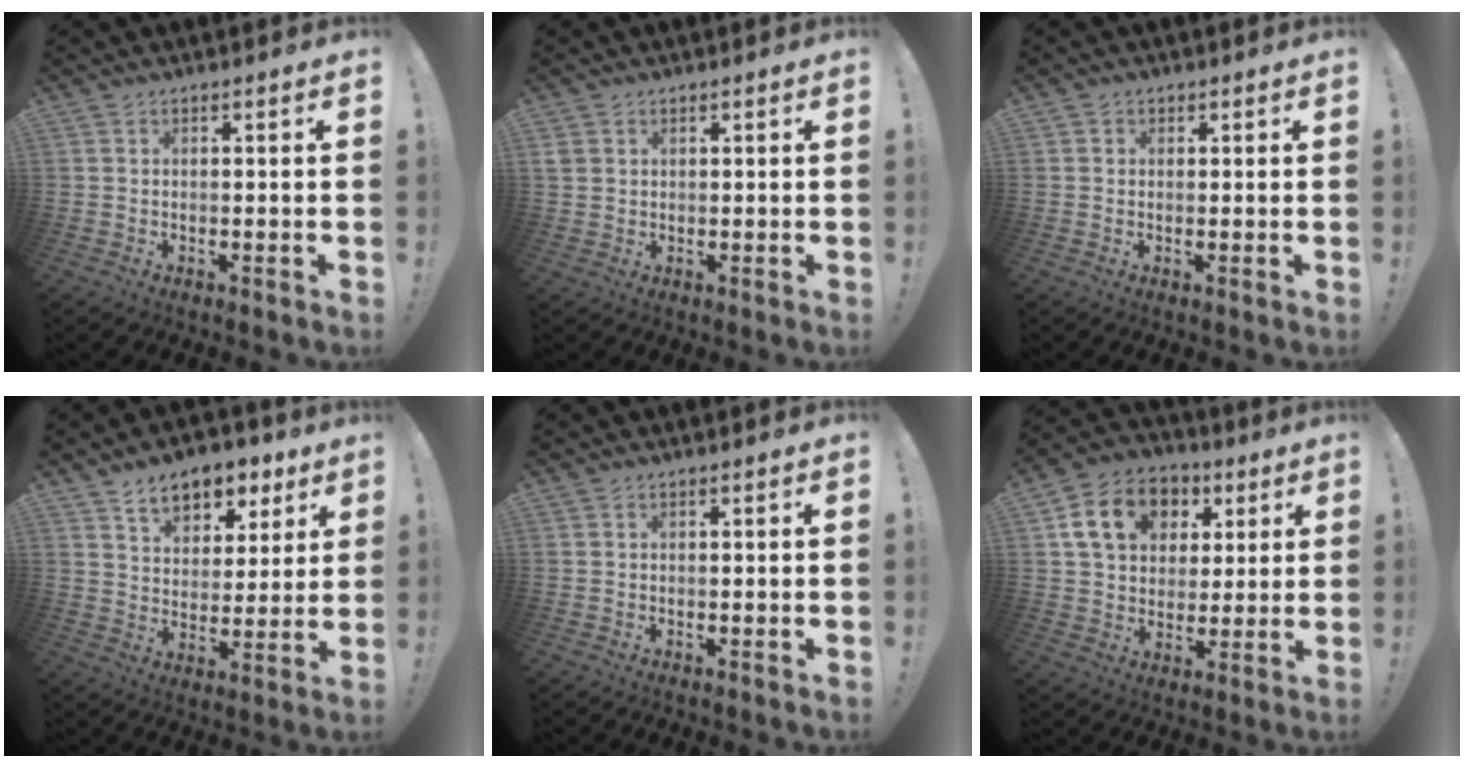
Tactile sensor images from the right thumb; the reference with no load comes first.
{"total": 2.4, "force": [1.2, 1.8, 0.8], "torque": [-0.011, -0.004, 0.024]}
{"total": 1.1, "force": [0.3, 1.1, 0.2], "torque": [0.001, 0.001, 0.004]}
{"total": 10.6, "force": [6.9, 6.6, 4.5], "torque": [-0.059, -0.046, 0.127]}
{"total": 0.0}
{"total": 15.9, "force": [6.0, 12.1, 8.3], "torque": [-0.123, -0.012, 0.118]}